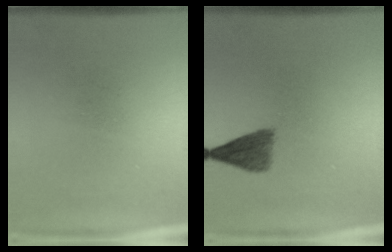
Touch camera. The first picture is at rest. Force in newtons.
{"total": 3.6}